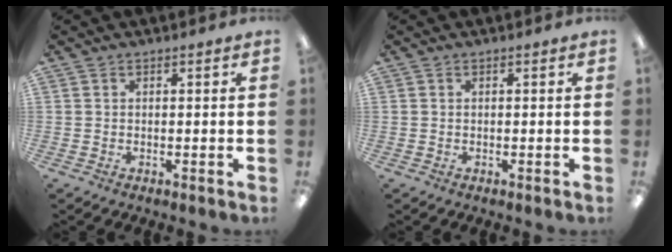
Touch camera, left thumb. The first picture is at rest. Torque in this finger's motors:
{"motor_torque": [-0.04, -0.04, 0.00, -0.01, 0.00]}